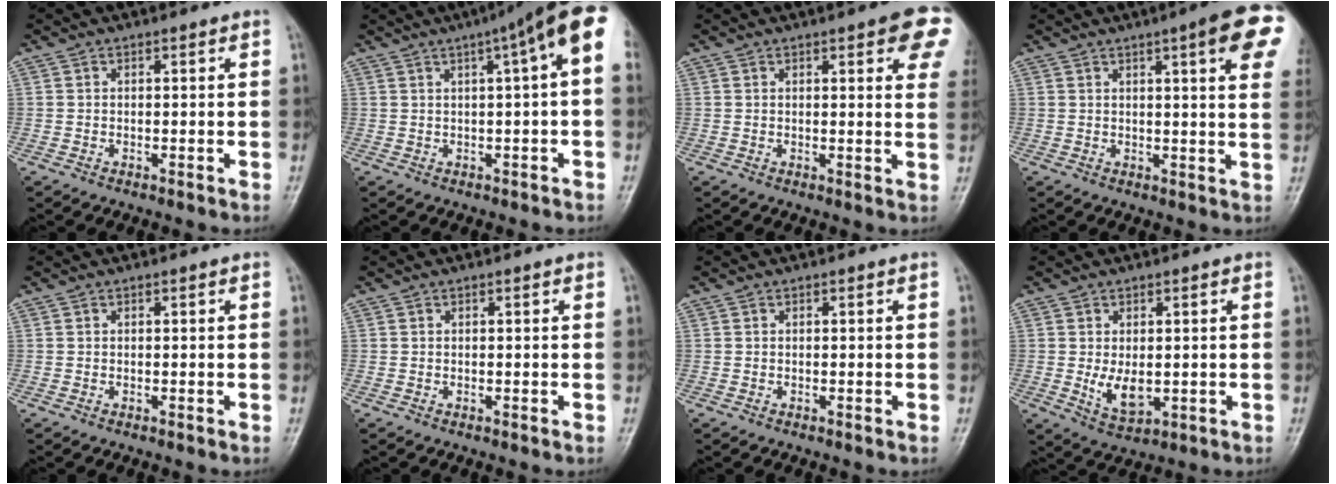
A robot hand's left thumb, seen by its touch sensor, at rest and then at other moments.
{"total": 11.6, "force": [3.4, 2.2, 10.9], "torque": [-0.142, 0.031, 0.034]}
{"total": 10.1, "force": [4.5, 2.8, 8.6], "torque": [-0.073, -0.011, 0.046]}
{"total": 12.5, "force": [5.4, 2.1, 11.1], "torque": [-0.118, -0.012, 0.060]}
{"total": 0.0}
{"total": 0.0}
{"total": 0.0}
{"total": 5.4, "force": [-0.3, 3.2, 4.3], "torque": [-0.062, -0.014, 0.009]}